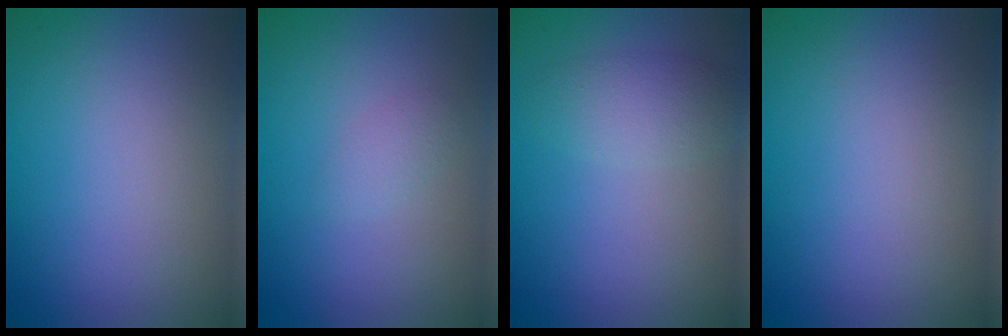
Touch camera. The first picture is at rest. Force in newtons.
{"total": 1.0, "press": 1.0, "slide": 0.1}
{"total": 2.4, "press": 2.4, "slide": 0.1}
{"total": 0.0}